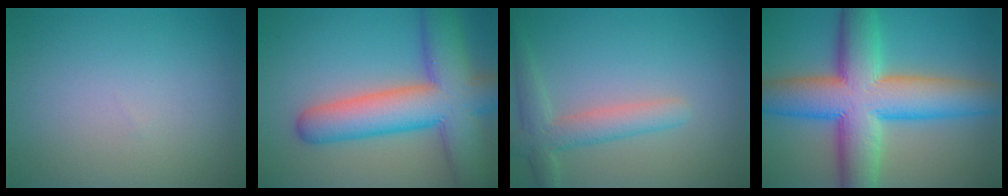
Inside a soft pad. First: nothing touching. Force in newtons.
{"total": 10.7, "press": 10.7, "slide": 0.6}
{"total": 3.5, "press": 3.5, "slide": 0.1}
{"total": 13.0, "press": 12.9, "slide": 0.7}